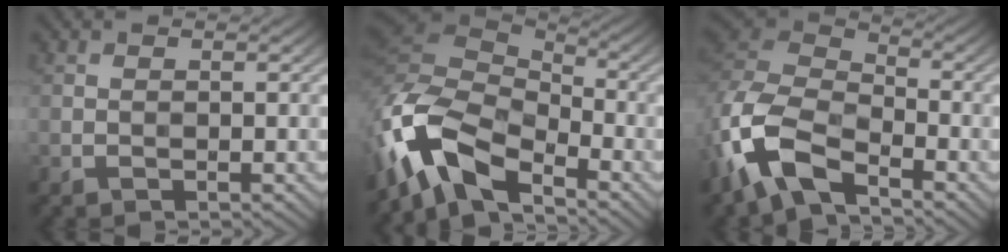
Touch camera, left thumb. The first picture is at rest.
{"total": 12.7, "force": [-7.3, 6.5, 8.1], "torque": [-0.186, -0.008, -0.155]}
{"total": 12.2, "force": [-7.1, 5.9, 7.9], "torque": [-0.186, -0.015, -0.153]}